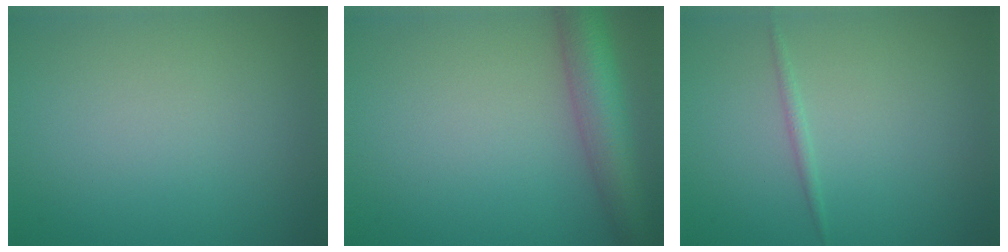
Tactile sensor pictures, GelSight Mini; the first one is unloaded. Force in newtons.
{"total": 5.7, "press": 5.7, "slide": 0.2}
{"total": 0.7, "press": 0.7, "slide": 0.0}